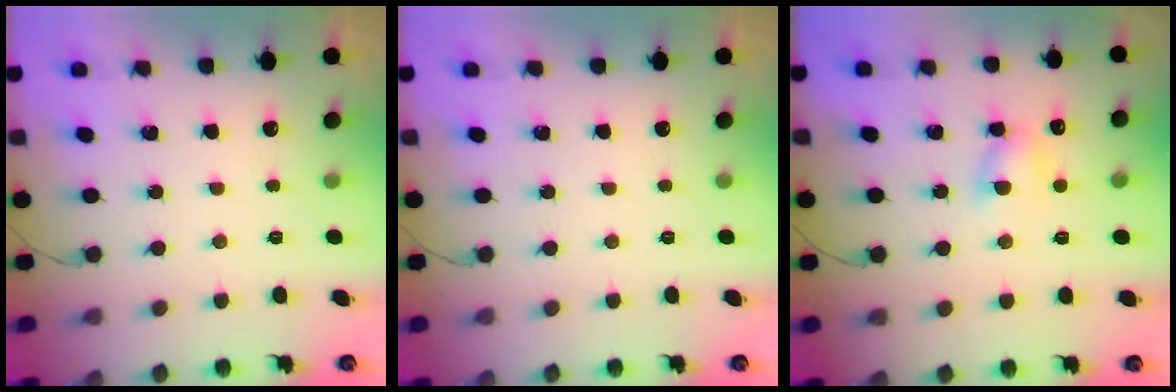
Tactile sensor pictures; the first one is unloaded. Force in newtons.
{"total": 0.0}
{"total": 5.6, "press": 5.4, "slide": 1.5}